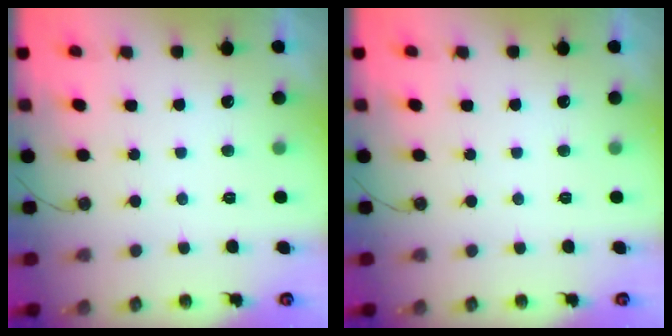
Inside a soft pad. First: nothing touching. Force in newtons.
{"total": 0.0}